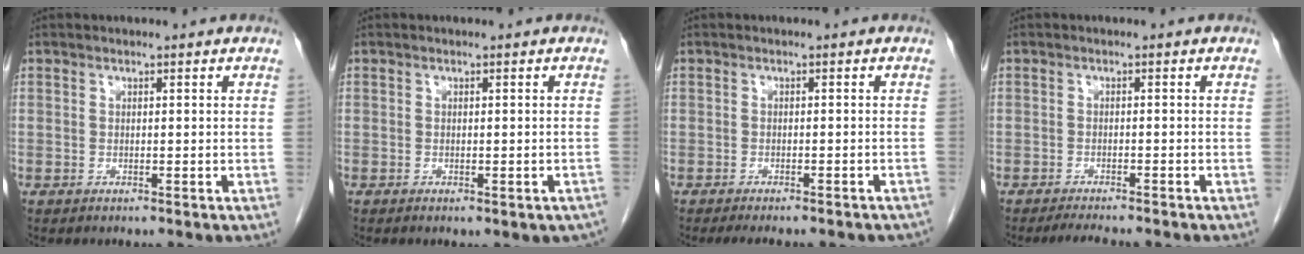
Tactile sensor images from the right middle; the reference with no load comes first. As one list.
[{"total": 4.8, "force": [-3.5, 2.1, 2.6], "torque": [-0.021, 0.004, -0.040]}, {"total": 11.5, "force": [-10.2, 2.7, 4.6], "torque": [-0.057, -0.003, -0.109]}, {"total": 5.1, "force": [-4.6, 0.4, 2.2], "torque": [-0.033, -0.013, -0.068]}]